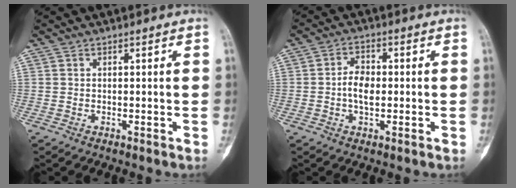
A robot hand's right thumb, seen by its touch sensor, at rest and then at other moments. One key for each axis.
{"total": 5.0, "fx": -0.4, "fy": 2.9, "fz": 4.1, "tx": -0.071, "ty": 0.009, "tz": -0.013}